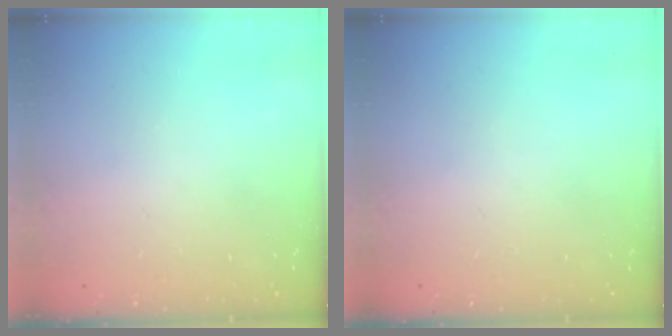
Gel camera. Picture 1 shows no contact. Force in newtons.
{"total": 0.0}